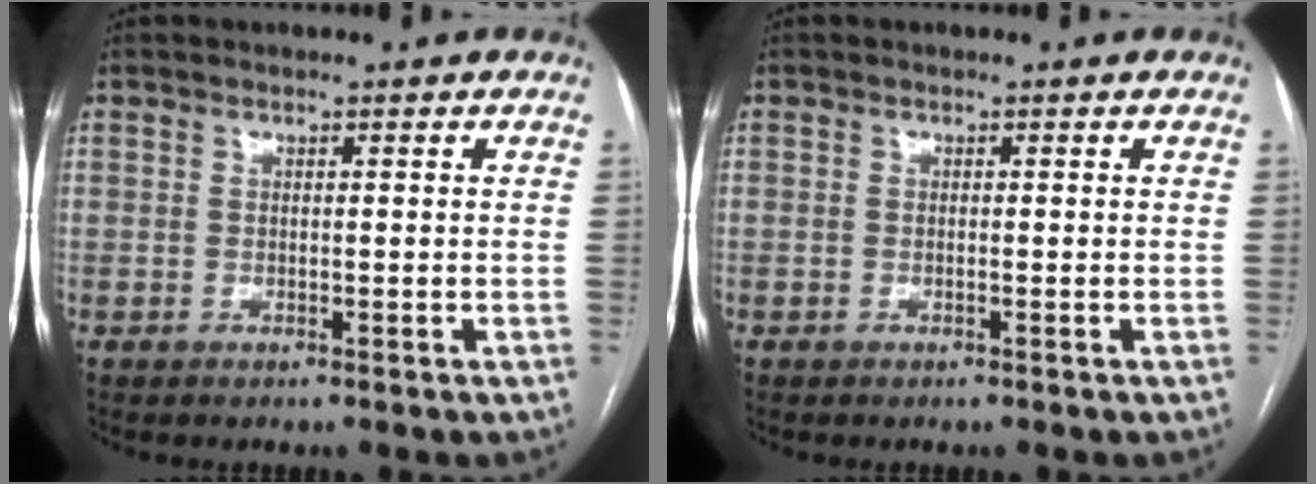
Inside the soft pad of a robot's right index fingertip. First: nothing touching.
{"total": 0.0}